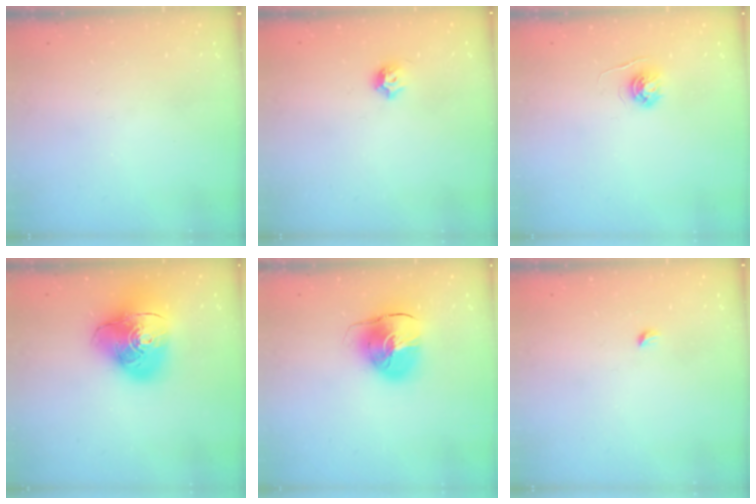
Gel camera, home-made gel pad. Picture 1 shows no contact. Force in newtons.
{"total": 4.4, "press": 4.3, "slide": 0.9}
{"total": 4.0, "press": 4.0, "slide": 0.4}
{"total": 18.0, "press": 17.8, "slide": 2.4}
{"total": 11.9, "press": 11.7, "slide": 1.8}
{"total": 2.7, "press": 2.6, "slide": 0.6}